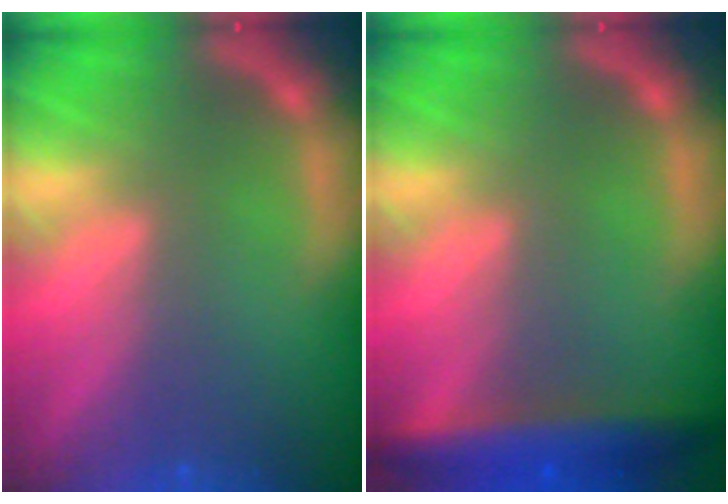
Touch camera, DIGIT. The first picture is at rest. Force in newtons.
{"total": 5.0}